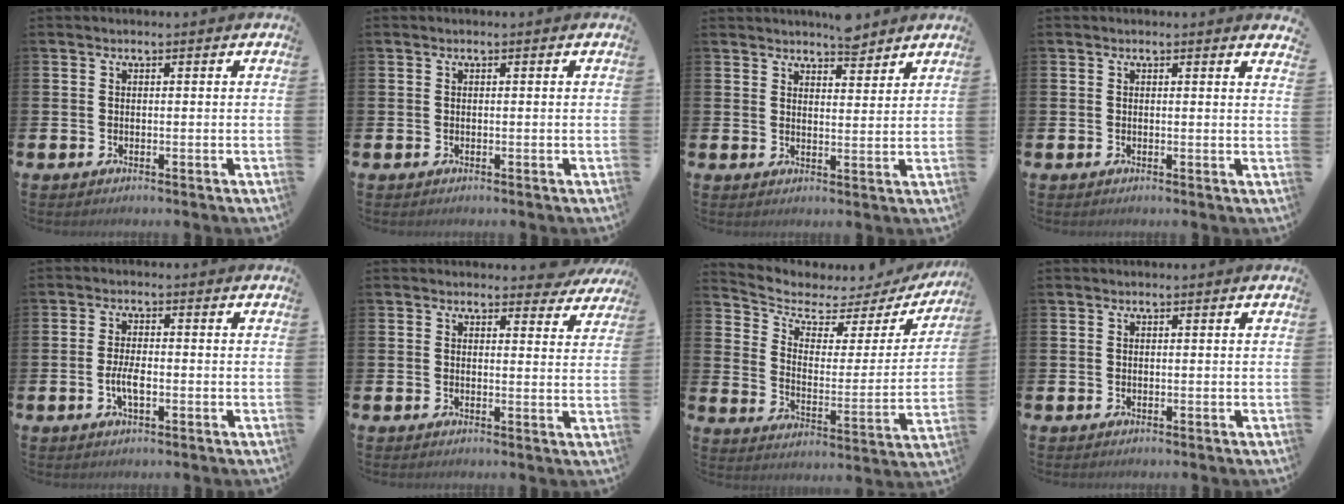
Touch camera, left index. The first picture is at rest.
{"total": 0.0}
{"total": 4.6, "force": [4.5, 0.8, 0.1], "torque": [0.005, -0.027, 0.083]}
{"total": 0.7, "force": [0.7, -0.1, 0.1], "torque": [0.006, -0.003, 0.011]}
{"total": 3.2, "force": [-0.8, 1.2, 2.9], "torque": [-0.047, 0.001, -0.017]}
{"total": 2.6, "force": [2.5, 0.8, 0.3], "torque": [0.005, -0.011, 0.040]}
{"total": 4.7, "force": [3.8, 2.3, 1.5], "torque": [-0.060, -0.035, 0.056]}
{"total": 0.0}